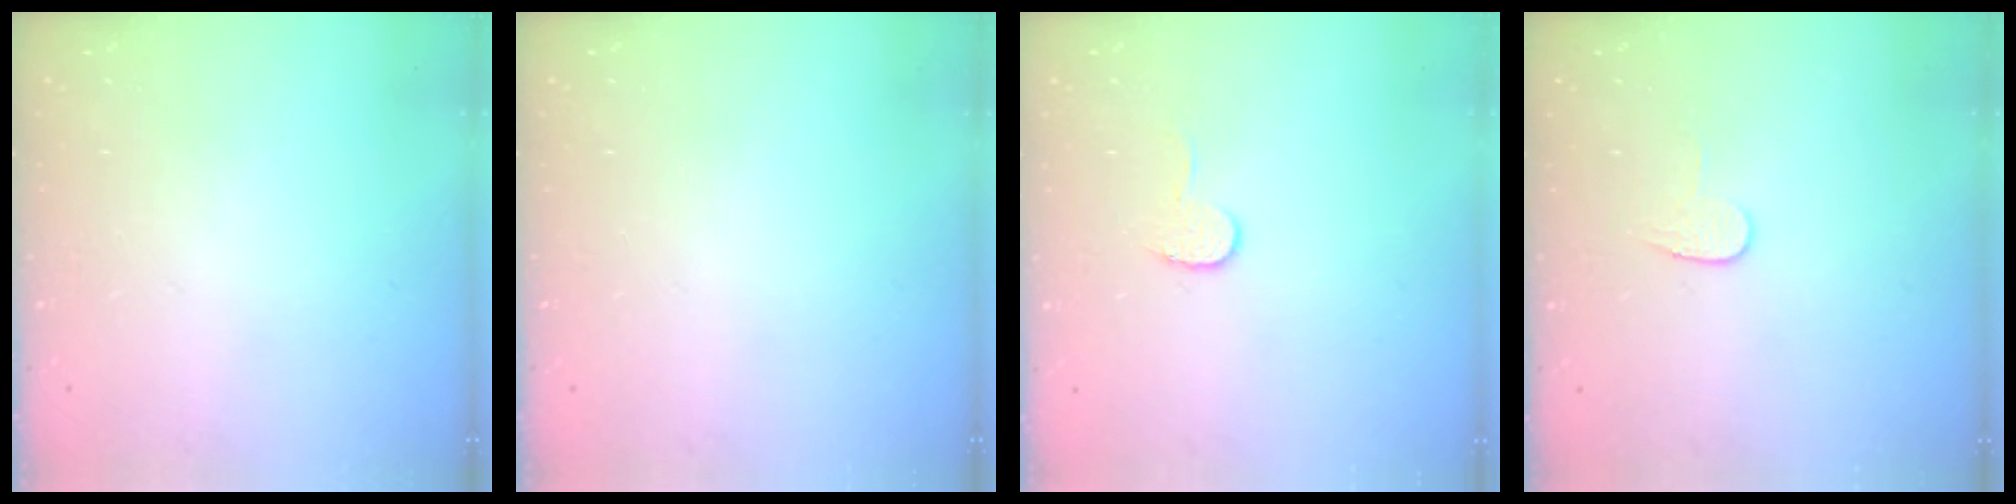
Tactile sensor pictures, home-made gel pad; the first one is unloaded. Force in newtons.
{"total": 0.0}
{"total": 6.2, "press": 6.1, "slide": 0.6}
{"total": 5.8, "press": 5.8, "slide": 0.3}